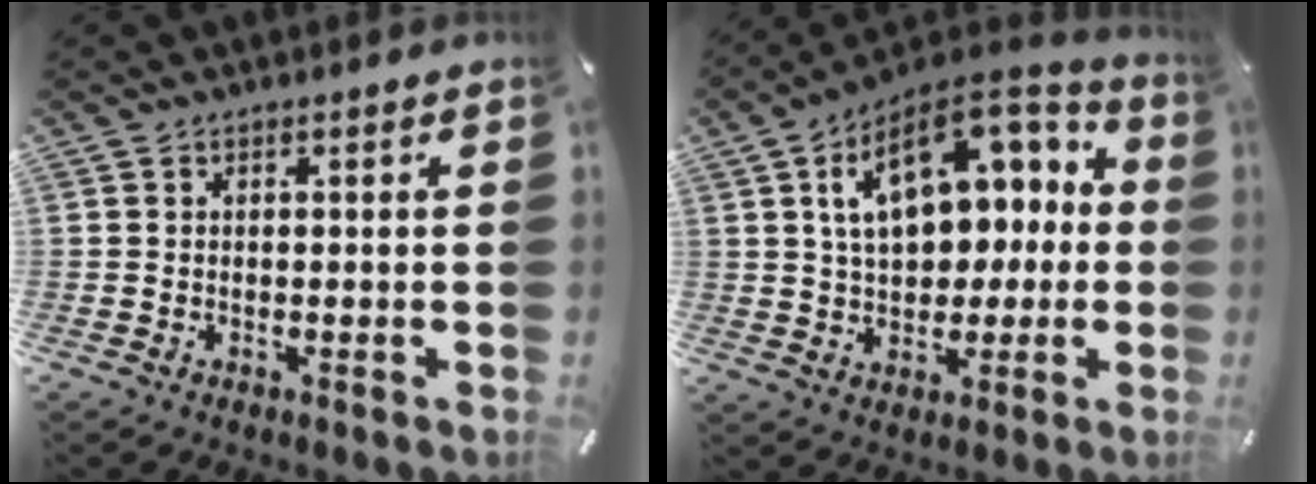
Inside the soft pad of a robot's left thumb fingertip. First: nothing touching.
{"total": 18.5, "force": [5.3, 12.3, 12.8], "torque": [-0.201, -0.013, 0.096]}